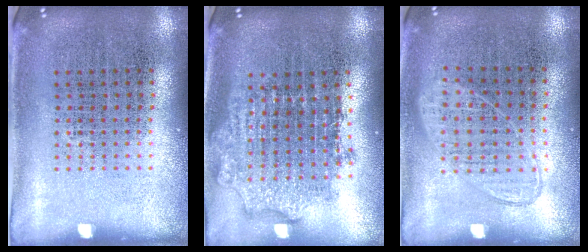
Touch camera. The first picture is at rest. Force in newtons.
{"total": 1.9, "press": 1.5, "slide": 1.1}
{"total": 1.0, "press": 0.9, "slide": 0.4}